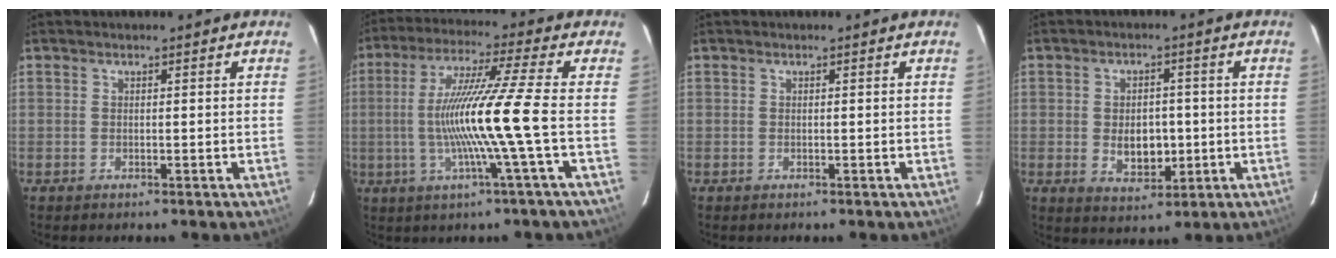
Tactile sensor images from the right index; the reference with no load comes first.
{"total": 13.9, "force": [-2.5, -2.6, 13.4], "torque": [-0.242, -0.007, -0.040]}
{"total": 0.0}
{"total": 6.9, "force": [-0.8, 4.7, 4.9], "torque": [-0.089, -0.003, -0.001]}